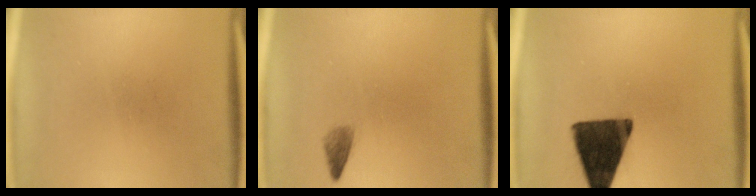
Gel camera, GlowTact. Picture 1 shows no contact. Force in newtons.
{"total": 1.5}
{"total": 14.5}